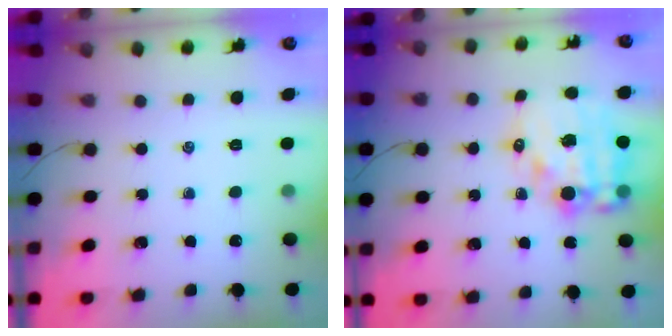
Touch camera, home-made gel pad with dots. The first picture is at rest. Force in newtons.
{"total": 15.7, "press": 15.3, "slide": 3.3}